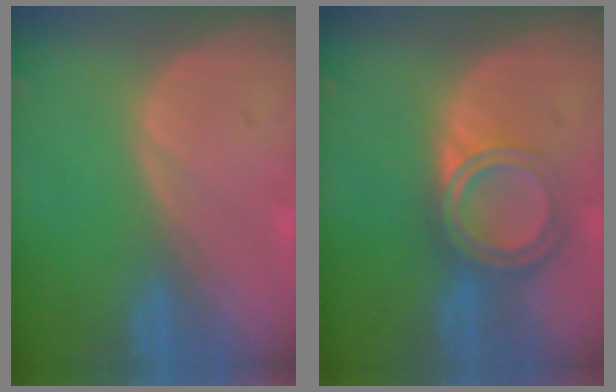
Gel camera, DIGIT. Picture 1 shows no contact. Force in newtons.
{"total": 6.4, "press": 5.4, "slide": 3.3}